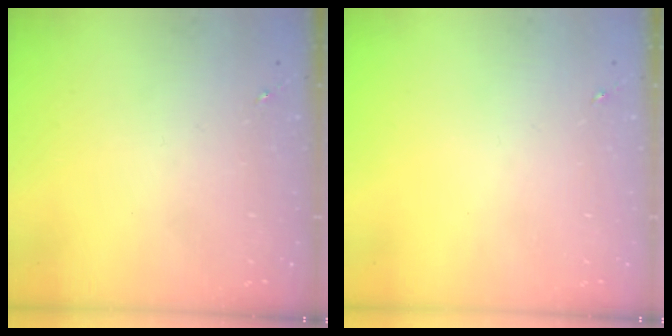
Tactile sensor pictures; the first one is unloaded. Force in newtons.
{"total": 0.0}